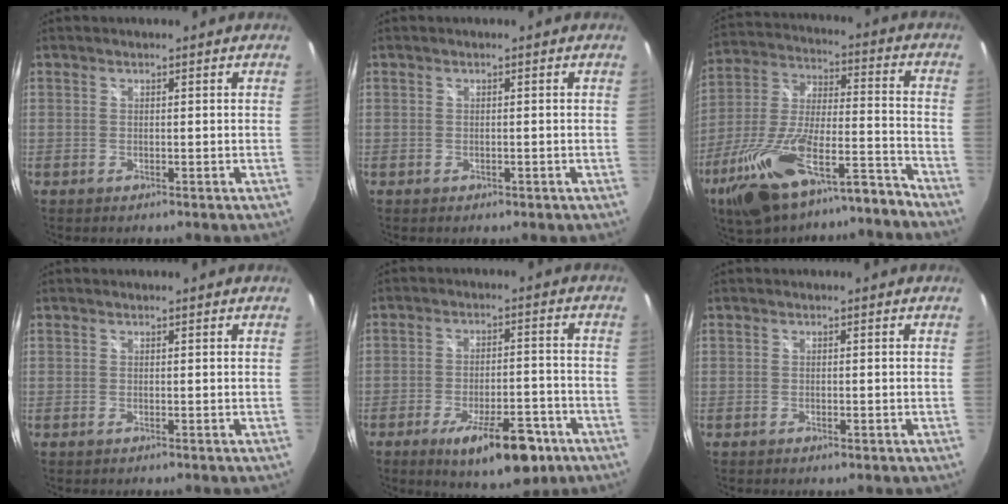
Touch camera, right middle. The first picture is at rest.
{"total": 1.0, "force": [-0.4, 0.7, 0.5], "torque": [-0.007, -0.004, -0.007]}
{"total": 20.7, "force": [-15.3, 5.7, 12.8], "torque": [-0.252, -0.016, -0.260]}
{"total": 0.0}
{"total": 13.6, "force": [-8.0, 4.8, 9.9], "torque": [-0.160, -0.010, -0.112]}
{"total": 0.9, "force": [-0.4, 0.4, 0.6], "torque": [-0.010, -0.002, -0.007]}